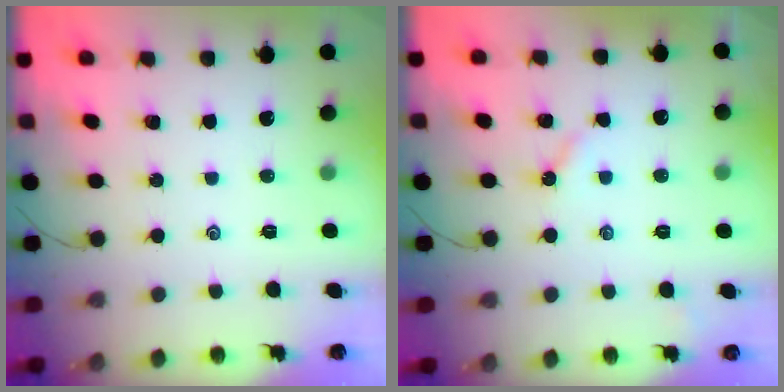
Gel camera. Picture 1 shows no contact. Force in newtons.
{"total": 2.8, "press": 2.7, "slide": 0.3}